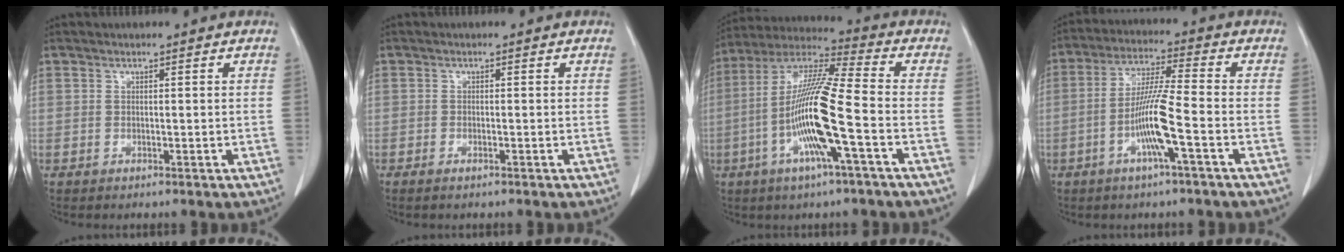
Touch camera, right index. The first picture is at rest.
{"total": 0.8, "force": [-0.5, 0.0, 0.6], "torque": [-0.013, -0.001, -0.007]}
{"total": 15.3, "force": [-4.0, 0.2, 14.8], "torque": [-0.298, -0.002, -0.086]}
{"total": 9.1, "force": [-3.1, -0.4, 8.5], "torque": [-0.170, -0.002, -0.062]}